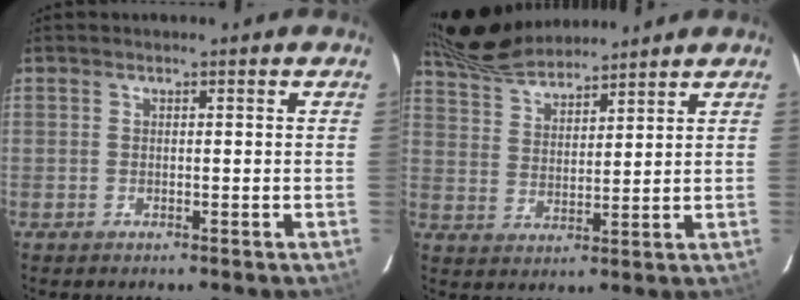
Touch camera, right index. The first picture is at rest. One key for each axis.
{"total": 11.2, "fx": 10.4, "fy": 2.3, "fz": 3.6, "tx": -0.080, "ty": 0.023, "tz": 0.191}